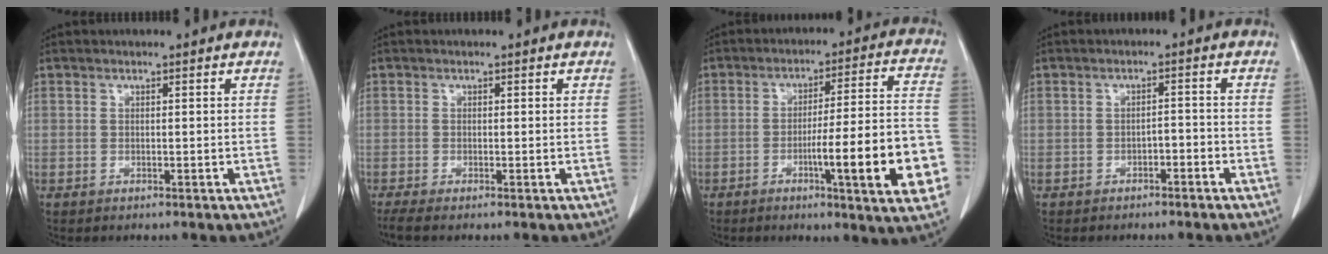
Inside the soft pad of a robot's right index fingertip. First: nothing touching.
{"total": 1.4, "force": [-1.0, 0.0, 1.0], "torque": [-0.025, -0.006, -0.024]}
{"total": 17.5, "force": [-5.3, 1.0, 16.7], "torque": [-0.176, 0.010, -0.067]}
{"total": 1.8, "force": [-1.2, 0.7, 1.1], "torque": [-0.018, 0.003, -0.016]}